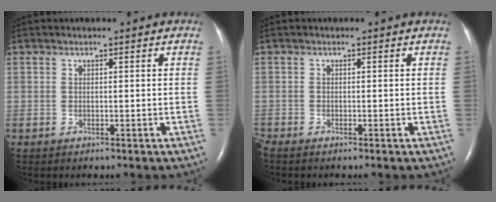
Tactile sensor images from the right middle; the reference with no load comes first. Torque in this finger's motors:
{"motor_torque": [0.03, -0.07, 0.08, 0.03]}